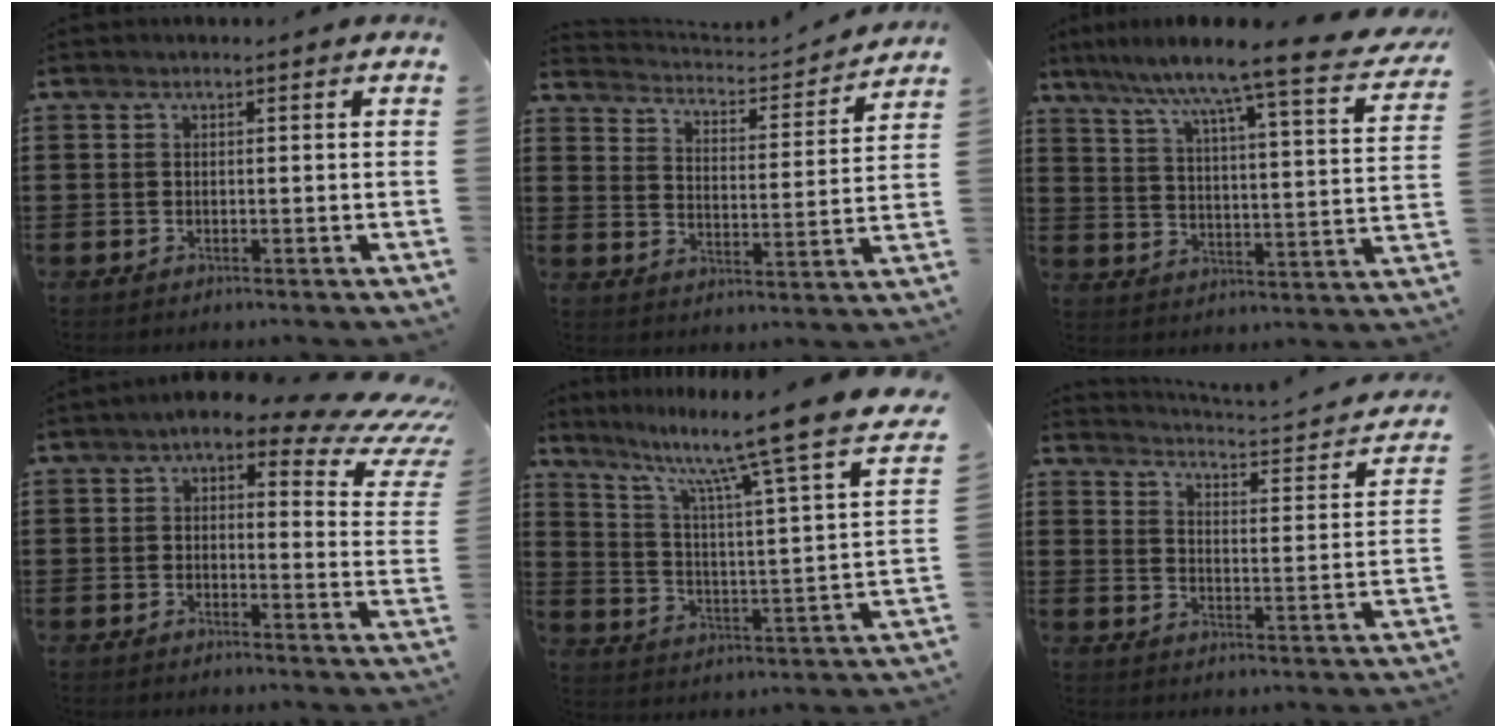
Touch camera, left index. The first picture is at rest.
{"total": 3.3, "force": [3.2, 0.2, 0.2], "torque": [-0.027, -0.033, 0.047]}
{"total": 7.2, "force": [6.1, -0.9, 3.8], "torque": [-0.094, -0.055, 0.088]}
{"total": 5.9, "force": [3.8, 2.3, 4.0], "torque": [-0.076, -0.017, 0.057]}
{"total": 10.6, "force": [8.5, -0.9, 6.2], "torque": [-0.128, -0.081, 0.124]}
{"total": 2.1, "force": [2.0, -0.5, 0.4], "torque": [-0.029, -0.031, 0.021]}